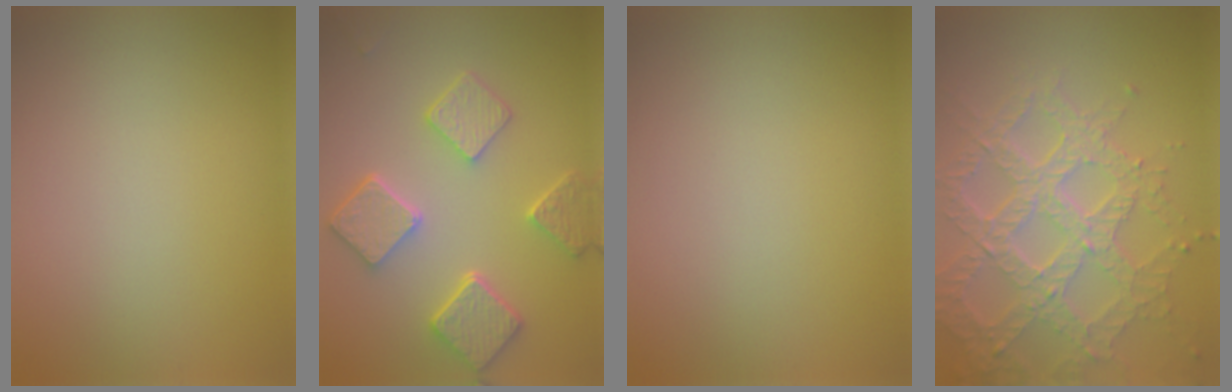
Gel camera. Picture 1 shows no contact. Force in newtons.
{"total": 5.4, "press": 4.5, "slide": 2.9}
{"total": 0.0}
{"total": 7.2, "press": 5.3, "slide": 4.9}